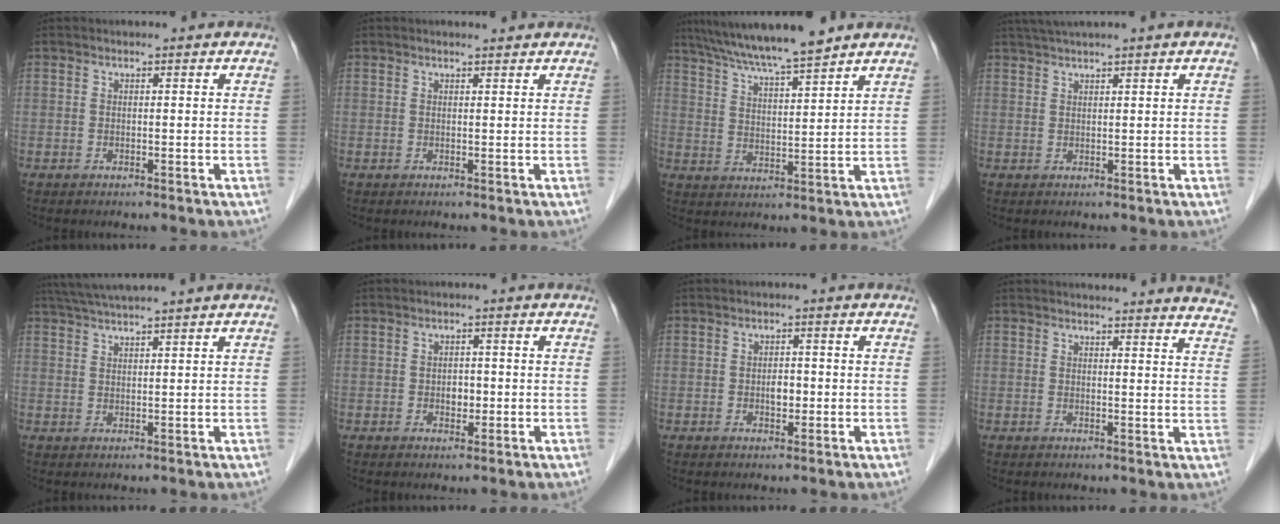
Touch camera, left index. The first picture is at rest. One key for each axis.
{"total": 1.5, "fx": 1.4, "fy": 0.0, "fz": 0.5, "tx": -0.009, "ty": 0.006, "tz": 0.022}
{"total": 11.6, "fx": 10.1, "fy": -0.2, "fz": 5.8, "tx": -0.103, "ty": 0.019, "tz": 0.167}
{"total": 4.1, "fx": 3.2, "fy": -0.7, "fz": 2.4, "tx": -0.047, "ty": 0.026, "tz": 0.061}
{"total": 8.1, "fx": 7.0, "fy": -1.2, "fz": 3.8, "tx": -0.065, "ty": 0.031, "tz": 0.109}
{"total": 1.8, "fx": -0.3, "fy": 1.2, "fz": 1.2, "tx": -0.018, "ty": 0.002, "tz": -0.002}
{"total": 1.9, "fx": -0.3, "fy": 1.1, "fz": 1.5, "tx": -0.023, "ty": 0.003, "tz": -0.004}
{"total": 14.4, "fx": 14.1, "fy": 1.0, "fz": 3.1, "tx": -0.012, "ty": -0.065, "tz": 0.129}